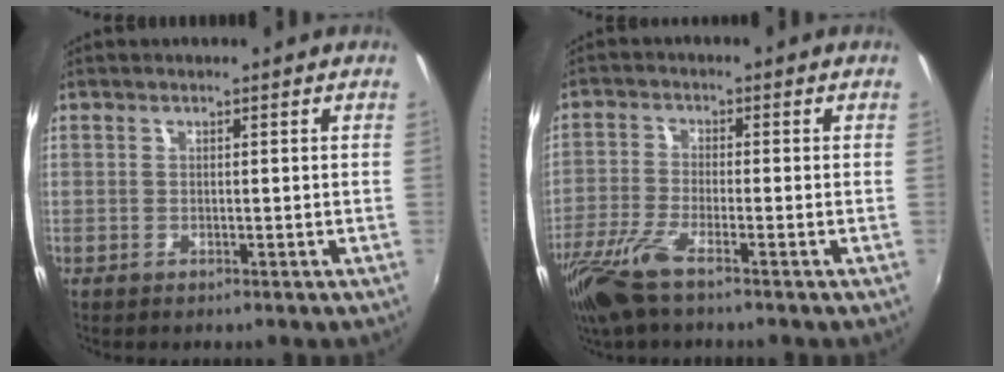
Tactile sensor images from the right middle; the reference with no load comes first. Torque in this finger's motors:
{"motor_torque": [1.08, -1.02, 0.21, 0.13]}